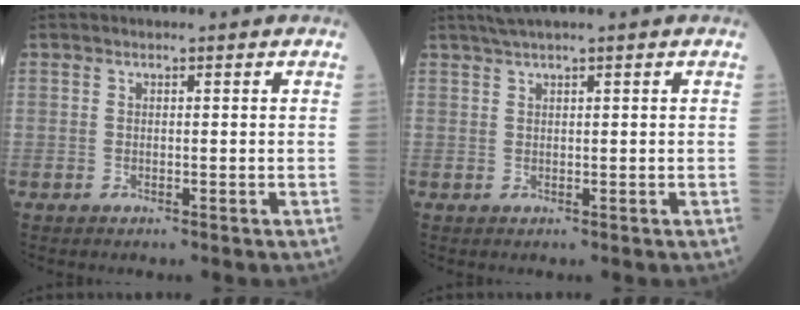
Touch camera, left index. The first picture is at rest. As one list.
[{"total": 2.2, "force": [1.6, -0.6, 1.4], "torque": [-0.032, 0.009, 0.036]}]